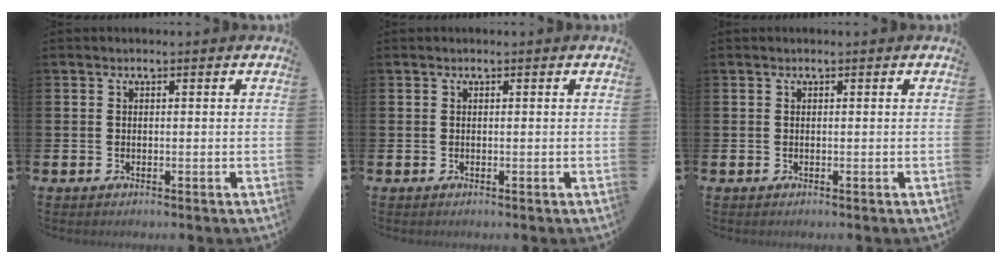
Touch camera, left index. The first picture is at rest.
{"total": 0.0}
{"total": 0.0}